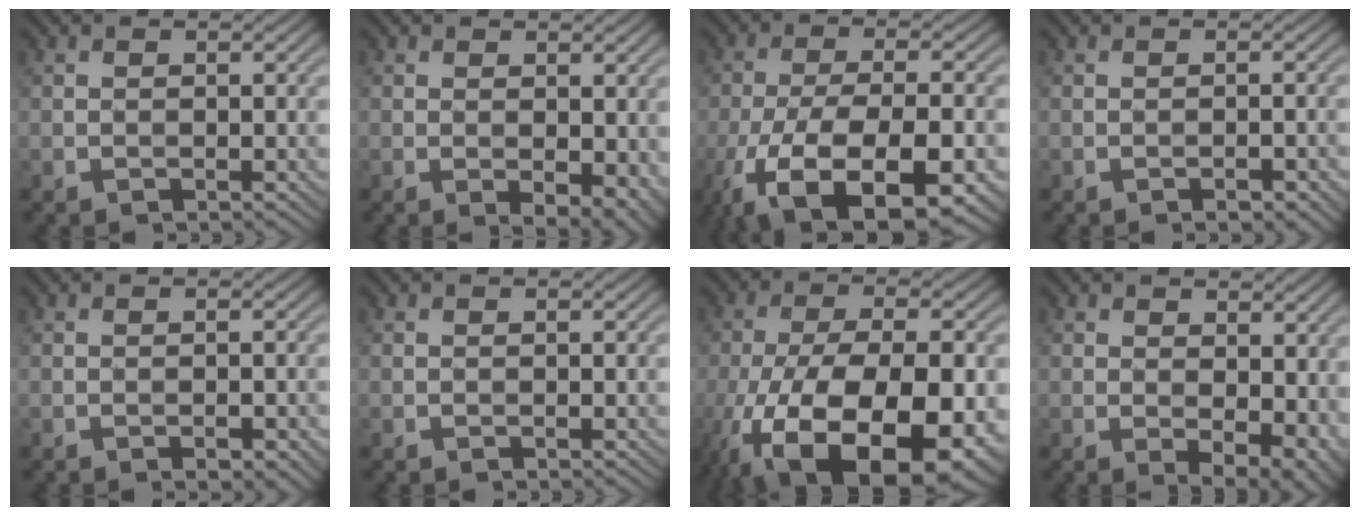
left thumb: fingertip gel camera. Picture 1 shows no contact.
{"total": 4.0, "force": [-0.6, 2.0, 3.4], "torque": [-0.049, -0.008, -0.003]}
{"total": 15.1, "force": [-8.6, 6.0, 11.0], "torque": [-0.212, -0.034, -0.136]}
{"total": 1.4, "force": [-1.0, 0.2, 0.9], "torque": [-0.014, 0.005, -0.015]}
{"total": 1.5, "force": [-0.9, 0.3, 1.1], "torque": [-0.017, 0.004, -0.012]}
{"total": 0.0}
{"total": 19.2, "force": [-9.2, 9.0, 14.2], "torque": [-0.245, -0.039, -0.130]}
{"total": 6.0, "force": [0.3, 3.4, 5.0], "torque": [-0.064, -0.008, 0.009]}